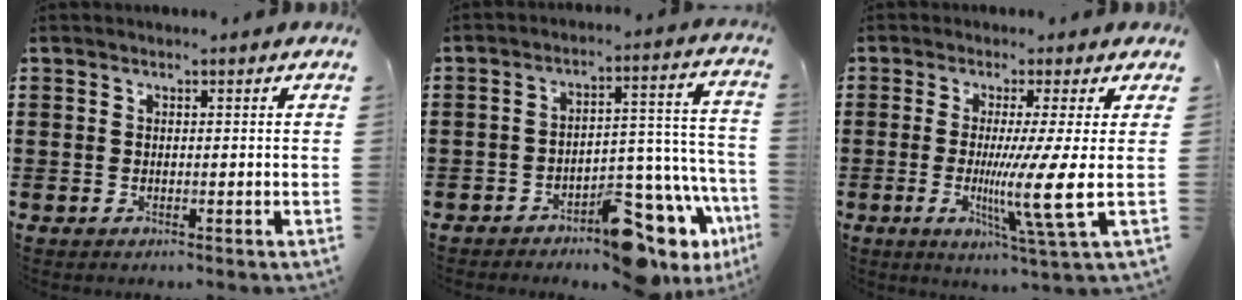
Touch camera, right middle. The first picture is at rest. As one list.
[{"total": 11.6, "force": [-9.0, 4.2, 6.0], "torque": [-0.056, 0.034, -0.161]}, {"total": 8.6, "force": [-0.7, -1.1, 8.5], "torque": [-0.173, -0.029, -0.020]}]